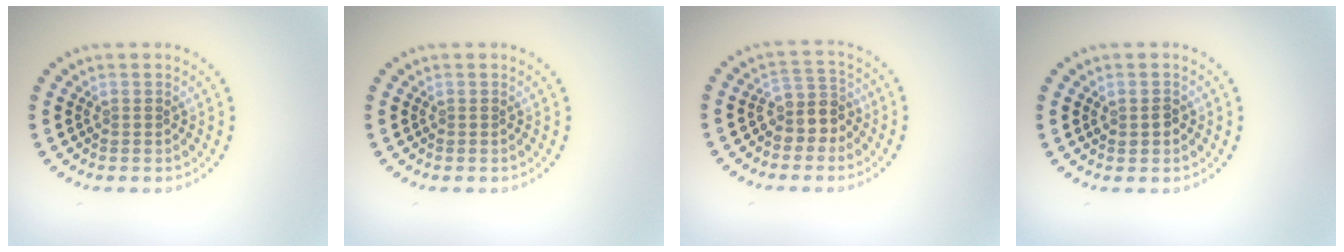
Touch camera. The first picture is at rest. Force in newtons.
{"total": 0.0}
{"total": 2.8, "press": 2.3, "slide": 1.6}
{"total": 1.2, "press": 1.2, "slide": 0.0}